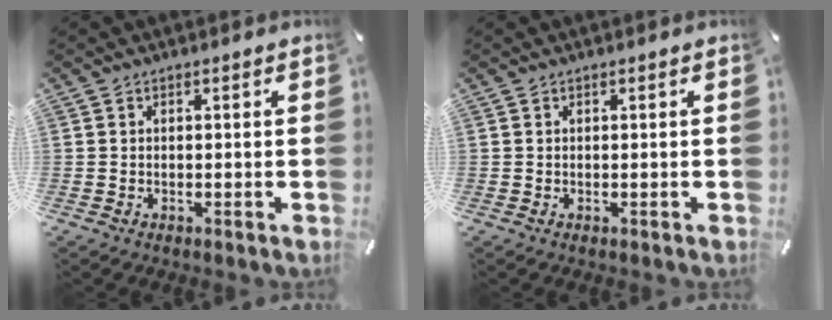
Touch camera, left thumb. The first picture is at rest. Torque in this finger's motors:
{"motor_torque": [0.00, 0.00, -0.06, -0.05, 0.00]}